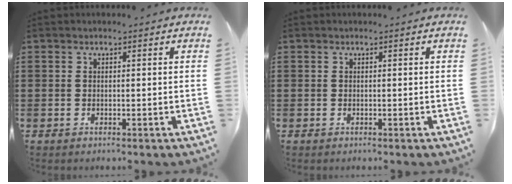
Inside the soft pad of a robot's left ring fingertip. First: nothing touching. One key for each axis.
{"total": 0.0}